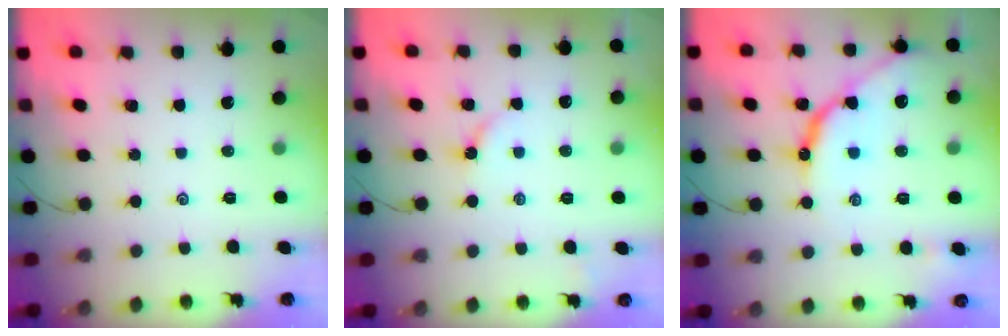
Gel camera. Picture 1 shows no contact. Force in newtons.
{"total": 3.0, "press": 3.0, "slide": 0.5}
{"total": 11.8, "press": 11.7, "slide": 1.2}